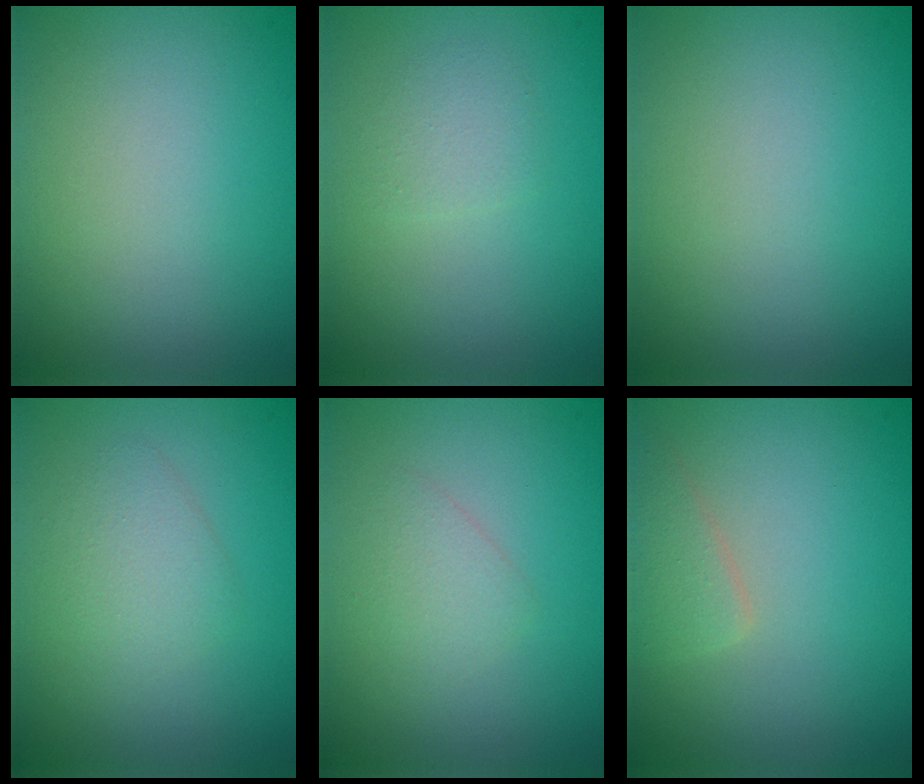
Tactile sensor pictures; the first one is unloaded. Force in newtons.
{"total": 1.4, "press": 1.4, "slide": 0.0}
{"total": 0.0}
{"total": 2.0, "press": 2.0, "slide": 0.1}
{"total": 1.4, "press": 1.4, "slide": 0.0}
{"total": 1.7, "press": 1.7, "slide": 0.2}